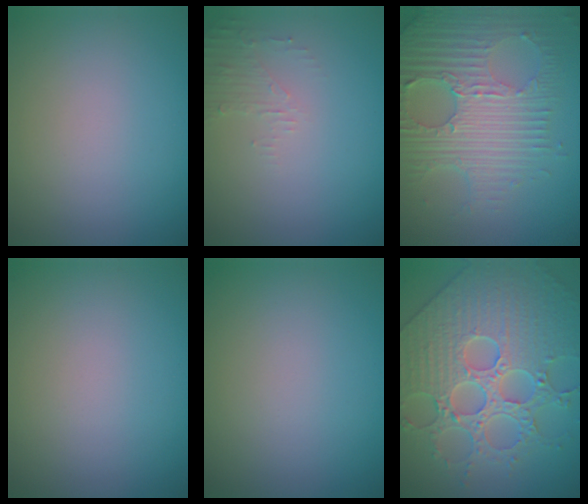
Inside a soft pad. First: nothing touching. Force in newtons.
{"total": 1.6, "press": 1.5, "slide": 0.4}
{"total": 7.4, "press": 5.1, "slide": 5.4}
{"total": 0.0}
{"total": 0.0}
{"total": 7.1, "press": 6.3, "slide": 3.3}